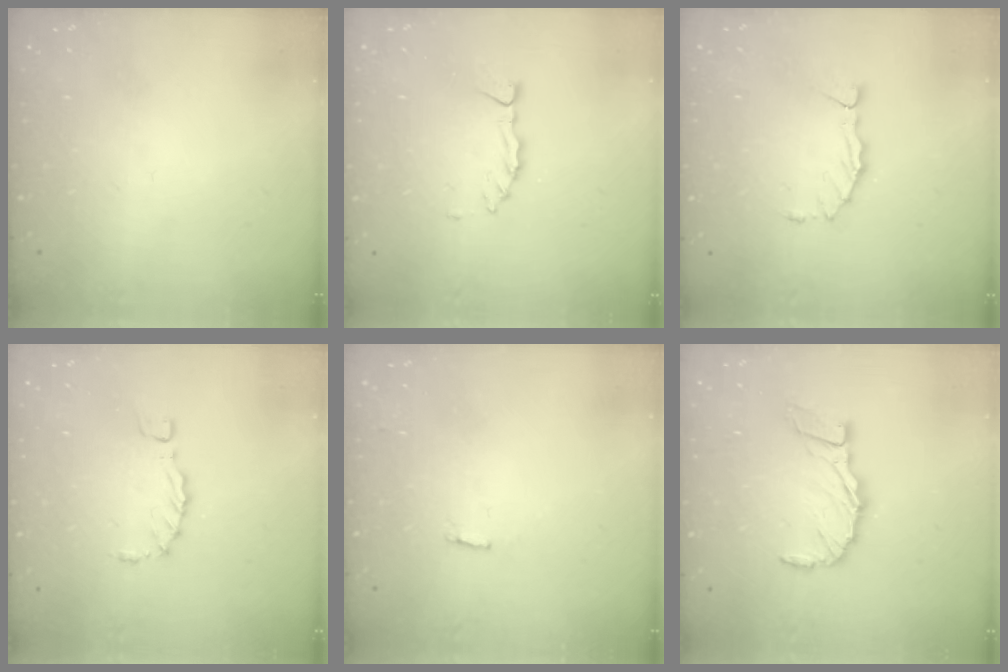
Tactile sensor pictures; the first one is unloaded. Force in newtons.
{"total": 1.4, "press": 1.4, "slide": 0.3}
{"total": 1.7, "press": 1.6, "slide": 0.1}
{"total": 1.2, "press": 1.2, "slide": 0.3}
{"total": 2.2, "press": 2.1, "slide": 0.5}
{"total": 9.9, "press": 9.9, "slide": 1.1}